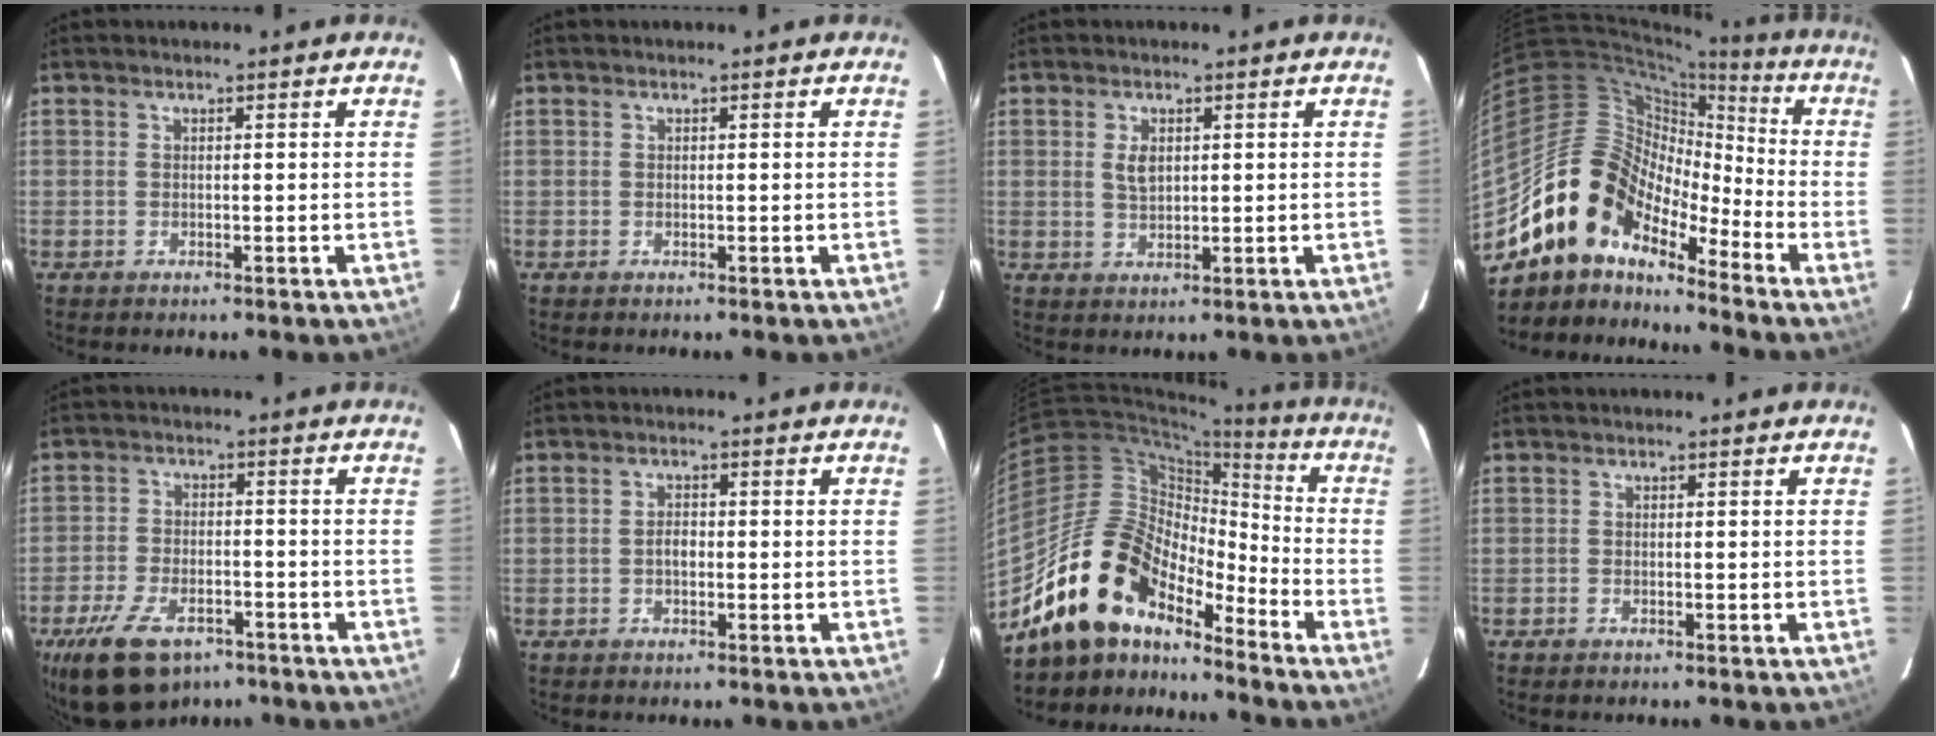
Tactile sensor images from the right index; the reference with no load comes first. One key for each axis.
{"total": 0.0}
{"total": 3.1, "fx": 0.8, "fy": 1.9, "fz": 2.3, "tx": -0.041, "ty": 0.002, "tz": 0.016}
{"total": 14.6, "fx": -10.6, "fy": 7.9, "fz": 6.3, "tx": -0.106, "ty": 0.019, "tz": -0.217}
{"total": 13.8, "fx": -8.9, "fy": 7.1, "fz": 7.9, "tx": -0.181, "ty": -0.017, "tz": -0.154}
{"total": 1.7, "fx": -0.4, "fy": 1.1, "fz": 1.2, "tx": -0.024, "ty": 0.006, "tz": -0.010}
{"total": 16.3, "fx": -13.5, "fy": 6.7, "fz": 6.3, "tx": -0.122, "ty": 0.018, "tz": -0.253}
{"total": 0.6, "fx": -0.5, "fy": 0.3, "fz": 0.1, "tx": -0.003, "ty": 0.001, "tz": -0.011}